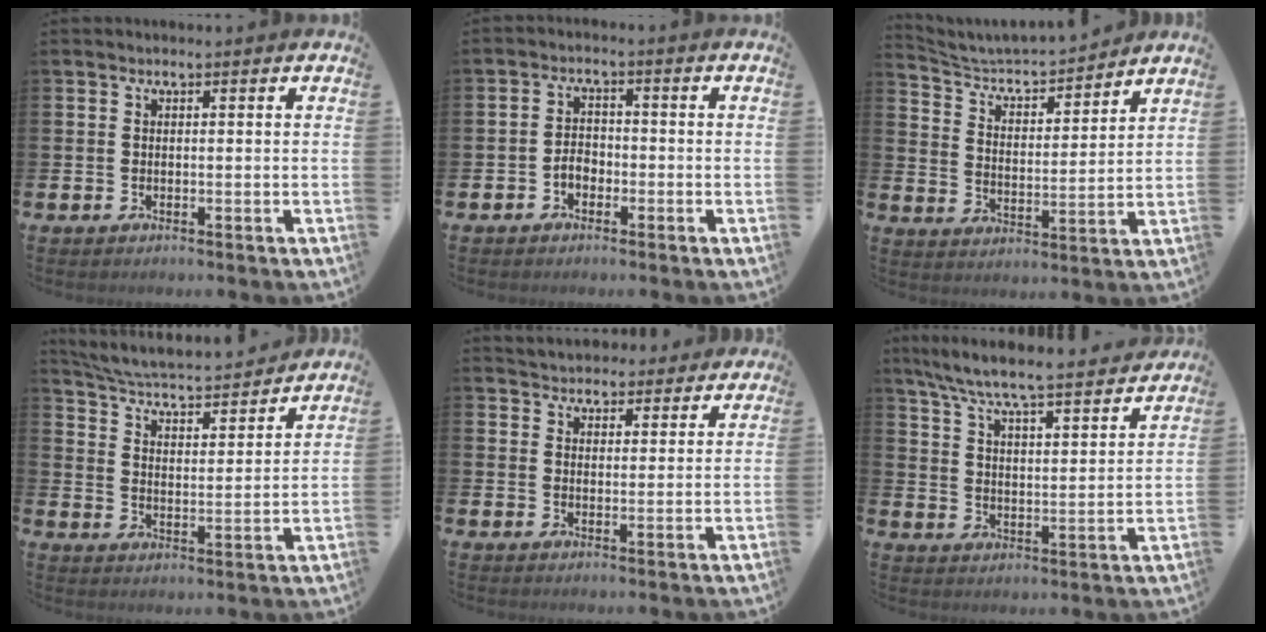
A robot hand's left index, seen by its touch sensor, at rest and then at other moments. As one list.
[{"total": 2.4, "force": [-1.4, 1.7, 1.1], "torque": [-0.018, 0.004, -0.031]}, {"total": 5.2, "force": [5.1, 0.9, 1.0], "torque": [-0.047, -0.044, 0.082]}, {"total": 5.0, "force": [4.9, 0.5, 1.1], "torque": [-0.048, -0.049, 0.077]}, {"total": 4.2, "force": [4.0, 1.0, -0.5], "torque": [-0.001, -0.025, 0.072]}, {"total": 7.6, "force": [7.2, 0.3, 2.5], "torque": [-0.078, -0.057, 0.122]}]